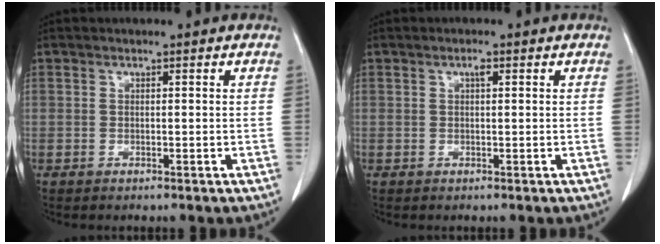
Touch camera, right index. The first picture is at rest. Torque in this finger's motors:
{"motor_torque": [0.12, -0.09, 0.04, 0.02]}